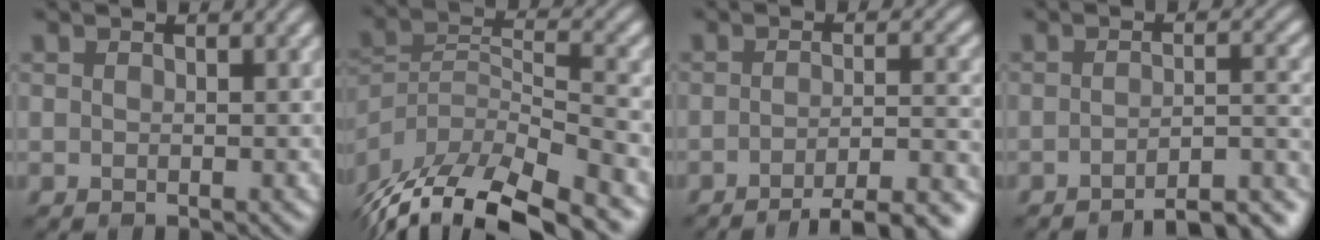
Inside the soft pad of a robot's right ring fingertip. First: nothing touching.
{"total": 12.8, "force": [-10.3, 4.3, 6.3], "torque": [-0.118, 0.001, -0.166]}
{"total": 7.7, "force": [-5.4, 1.9, 5.1], "torque": [-0.059, 0.001, -0.067]}
{"total": 8.0, "force": [-6.8, 1.9, 3.8], "torque": [-0.028, 0.012, -0.079]}